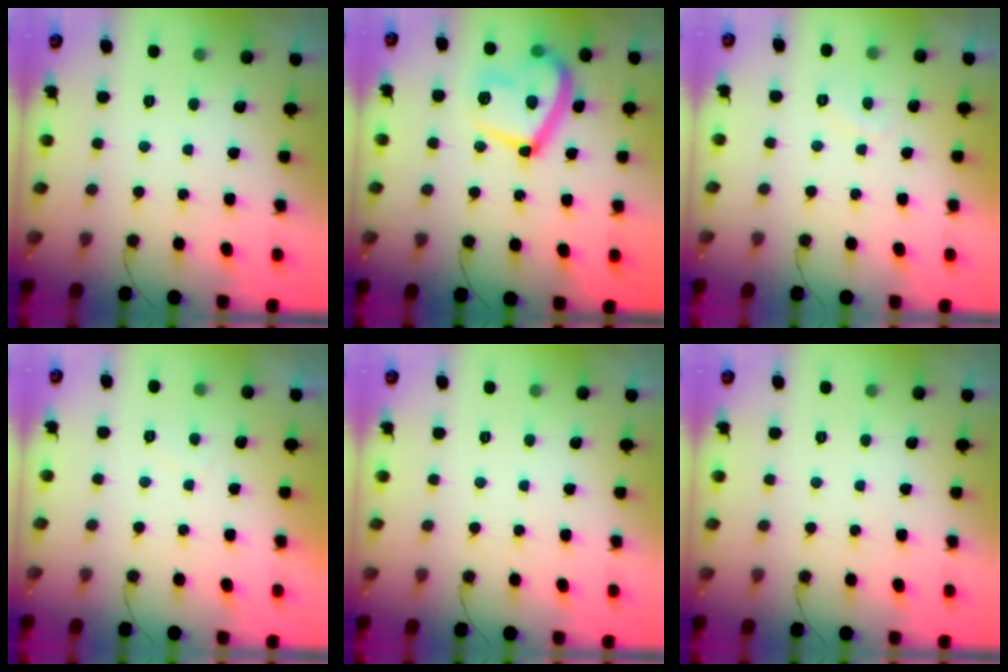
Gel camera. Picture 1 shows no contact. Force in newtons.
{"total": 16.8, "press": 16.7, "slide": 1.7}
{"total": 1.8, "press": 1.6, "slide": 0.6}
{"total": 0.9, "press": 0.7, "slide": 0.6}
{"total": 0.0}
{"total": 0.0}